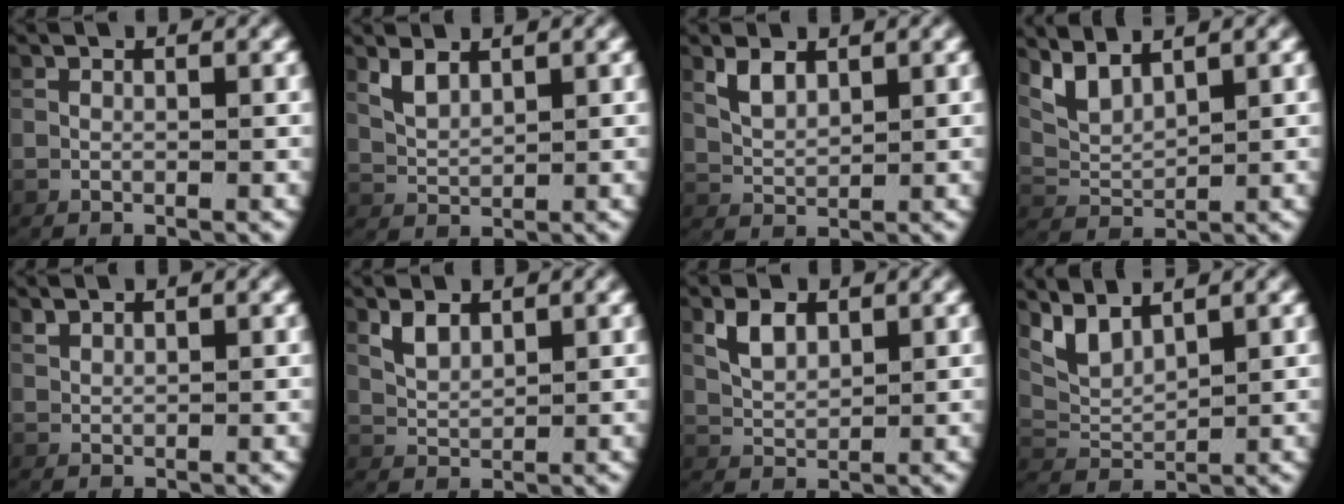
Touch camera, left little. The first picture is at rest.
{"total": 1.8, "force": [1.5, 0.2, 1.1], "torque": [-0.031, -0.003, 0.037]}
{"total": 1.9, "force": [1.5, 0.3, 1.2], "torque": [-0.033, -0.004, 0.037]}
{"total": 3.7, "force": [2.3, 2.0, 2.2], "torque": [-0.062, -0.004, 0.048]}
{"total": 1.4, "force": [1.3, -0.6, 0.0], "torque": [0.000, 0.003, 0.032]}
{"total": 1.8, "force": [1.5, 0.2, 1.0], "torque": [-0.027, -0.003, 0.037]}
{"total": 2.2, "force": [1.5, 0.8, 1.5], "torque": [-0.038, -0.005, 0.037]}
{"total": 4.0, "force": [2.3, 2.2, 2.5], "torque": [-0.070, -0.006, 0.049]}